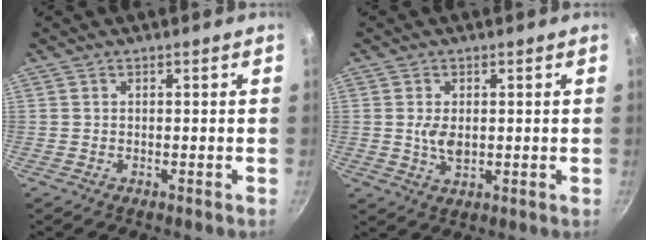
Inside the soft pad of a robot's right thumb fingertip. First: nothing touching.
{"total": 4.0, "force": [0.4, 2.3, 3.2], "torque": [-0.060, -0.008, 0.009]}